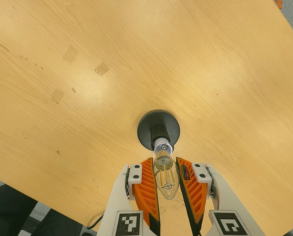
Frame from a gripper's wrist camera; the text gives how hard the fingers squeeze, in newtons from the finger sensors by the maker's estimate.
{"total": 10.5, "left": 10.0, "right": 10.9}